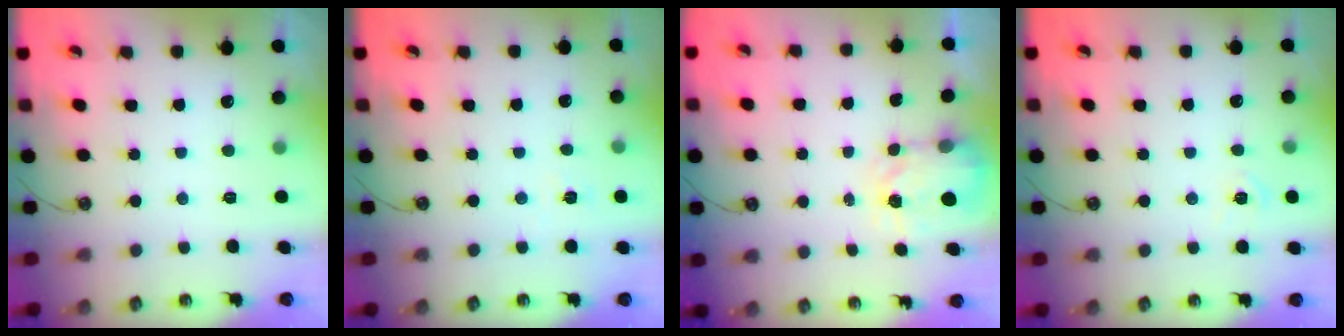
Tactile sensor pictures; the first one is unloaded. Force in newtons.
{"total": 2.6, "press": 2.6, "slide": 0.2}
{"total": 3.8, "press": 3.7, "slide": 0.5}
{"total": 4.9, "press": 4.9, "slide": 0.4}